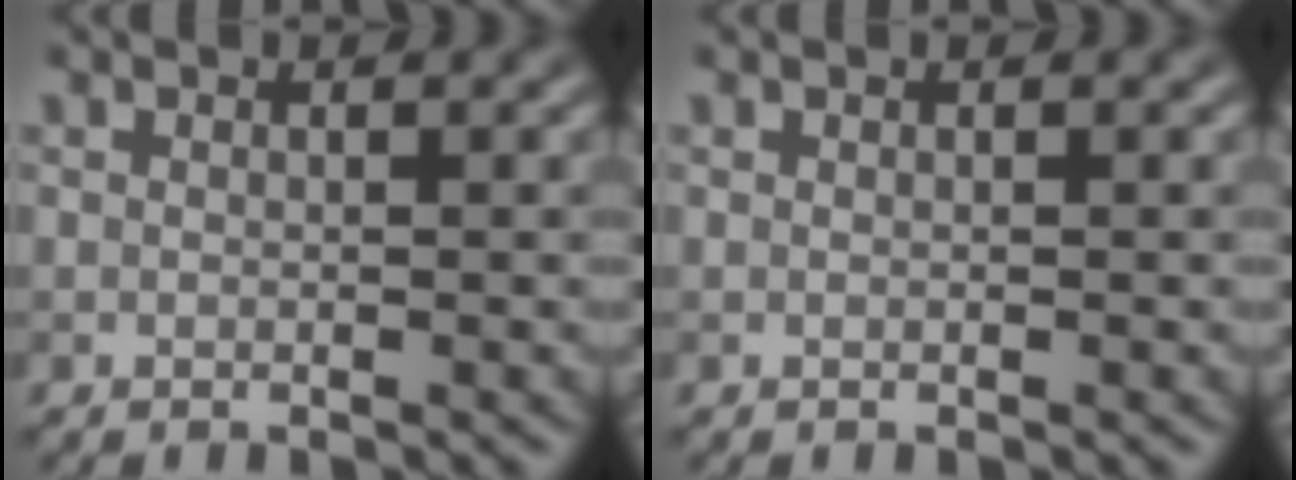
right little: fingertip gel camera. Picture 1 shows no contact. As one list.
[{"total": 0.0}]